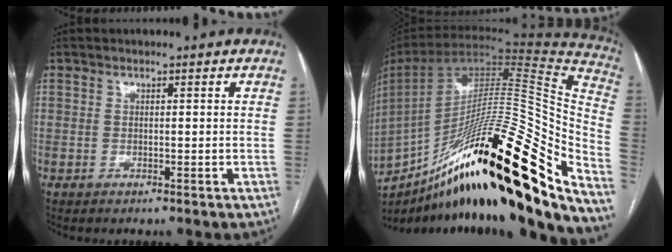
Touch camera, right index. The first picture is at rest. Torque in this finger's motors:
{"motor_torque": [1.16, -0.98, 1.05, 0.21]}